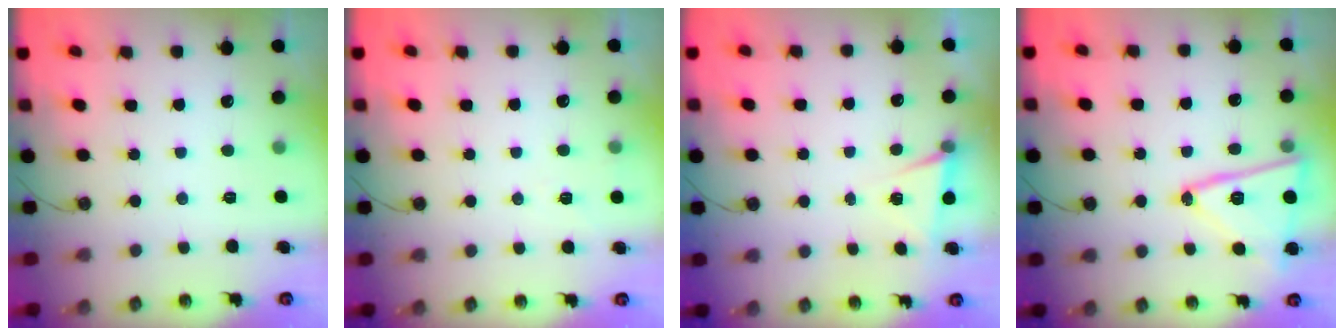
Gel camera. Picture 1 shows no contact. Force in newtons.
{"total": 5.1, "press": 3.1, "slide": 4.1}
{"total": 4.2, "press": 2.0, "slide": 3.7}
{"total": 16.7, "press": 16.7, "slide": 0.7}